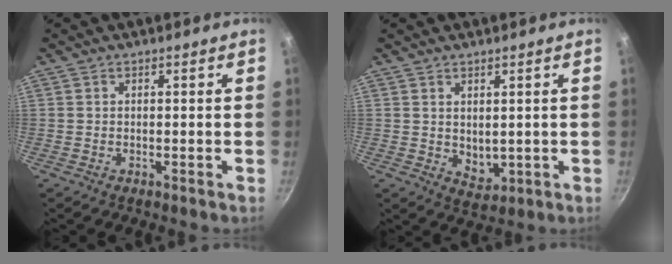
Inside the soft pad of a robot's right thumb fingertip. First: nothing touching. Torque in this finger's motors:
{"motor_torque": [-0.41, 0.38, -0.10, 0.07, -0.02]}